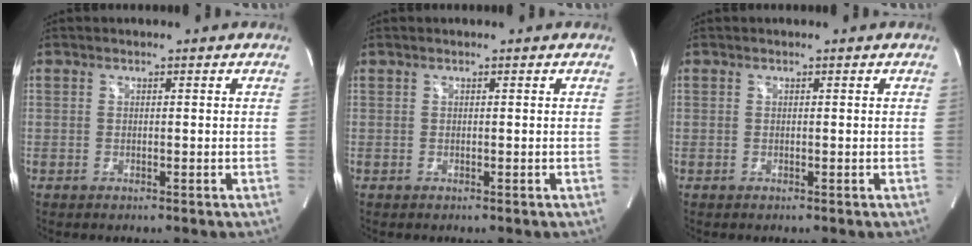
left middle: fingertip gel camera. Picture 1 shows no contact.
{"total": 0.0}
{"total": 0.0}